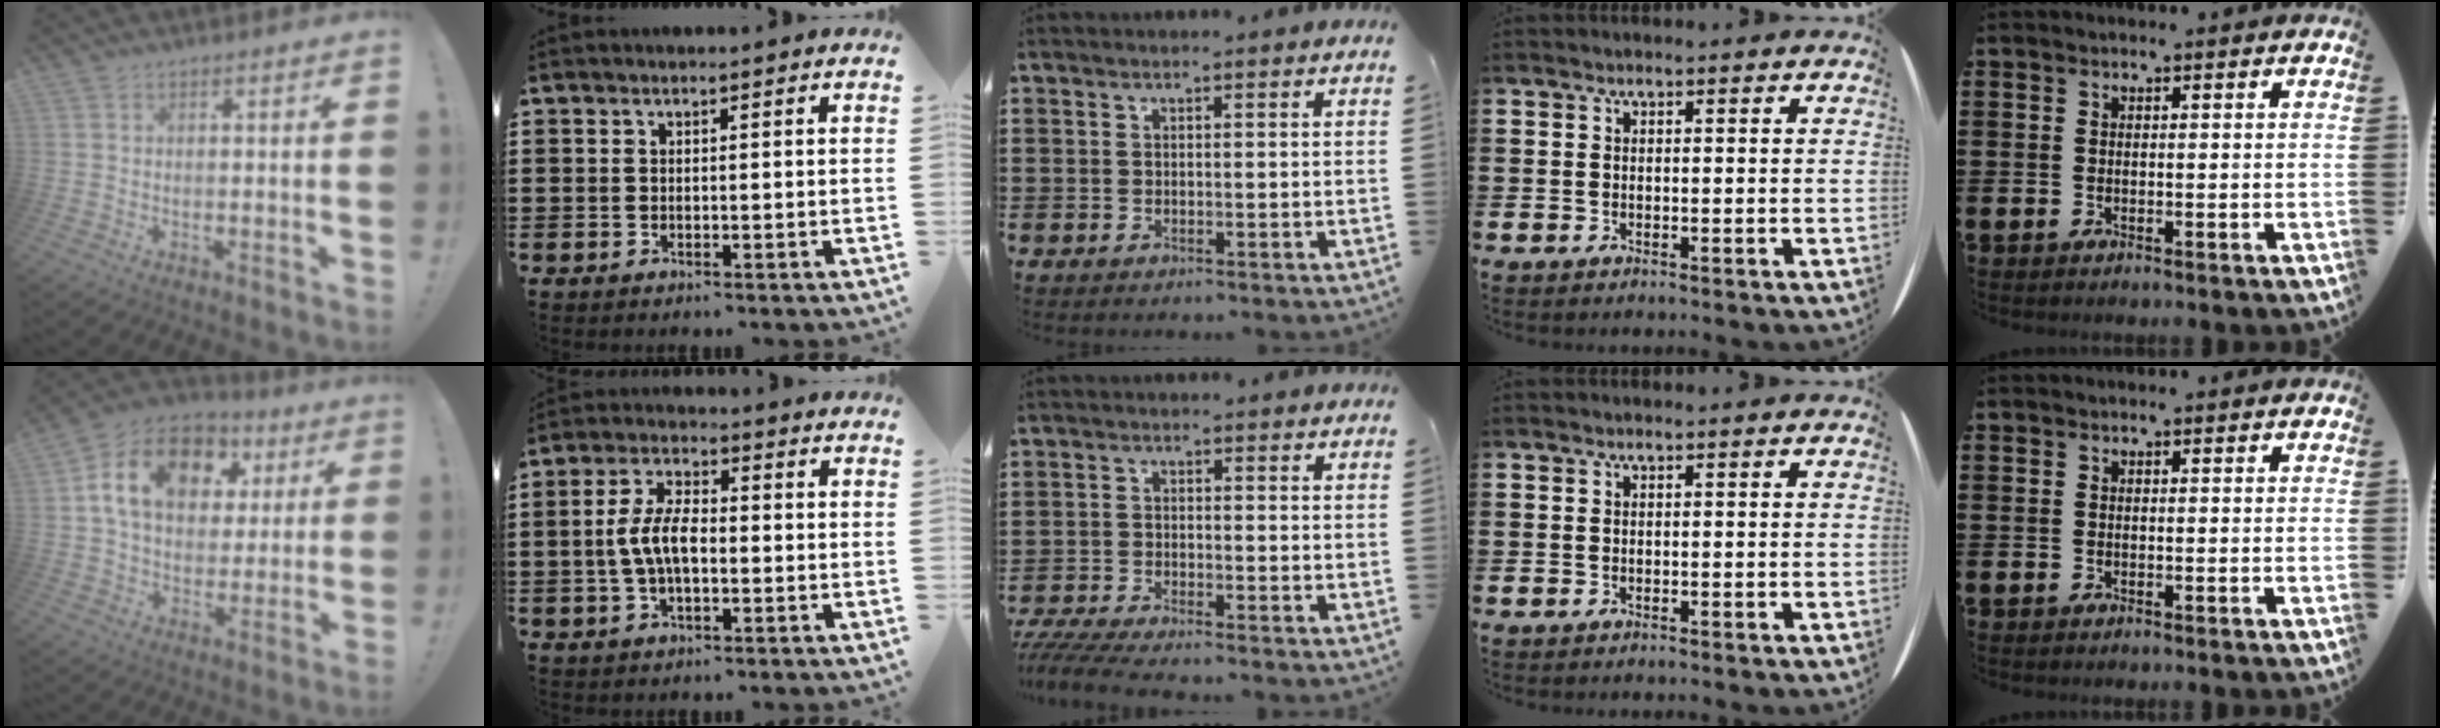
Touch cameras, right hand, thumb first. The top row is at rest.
{"thumb": {"total": 17.2, "force": [5.9, 12.0, 10.9], "torque": [-0.169, -0.010, 0.108]}, "index": {"total": 6.6, "force": [-0.7, 3.1, 5.8], "torque": [-0.131, -0.001, -0.020]}, "middle": {"total": 3.8, "force": [-3.5, 0.1, 1.3], "torque": [-0.043, -0.015, -0.076]}}